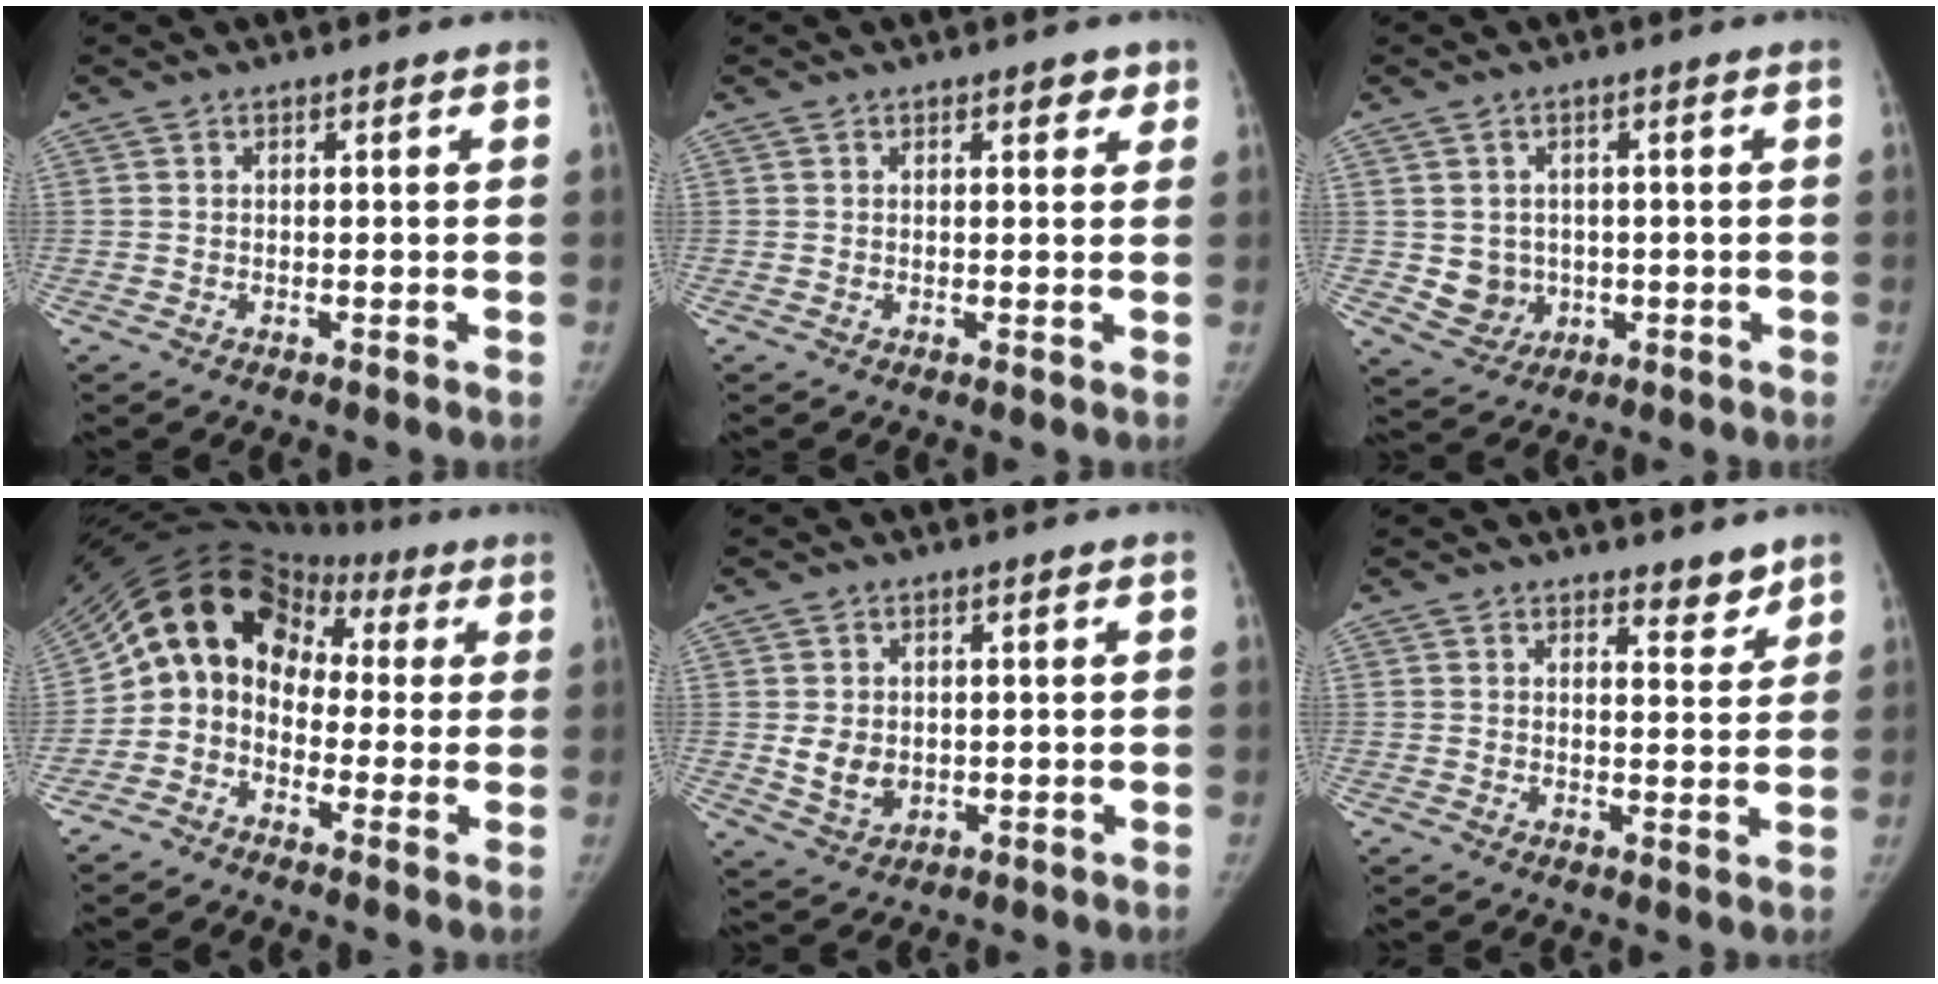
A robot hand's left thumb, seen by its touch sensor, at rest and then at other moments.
{"total": 2.1, "force": [1.3, 1.1, 1.3], "torque": [0.001, -0.004, 0.013]}
{"total": 5.3, "force": [-0.3, 4.8, 2.1], "torque": [-0.012, 0.002, 0.009]}
{"total": 13.4, "force": [-0.6, 11.5, 6.9], "torque": [-0.091, 0.078, -0.025]}
{"total": 4.8, "force": [0.1, 3.8, 3.0], "torque": [-0.038, -0.009, 0.016]}
{"total": 3.5, "force": [3.0, 1.4, 1.1], "torque": [0.004, -0.024, 0.042]}